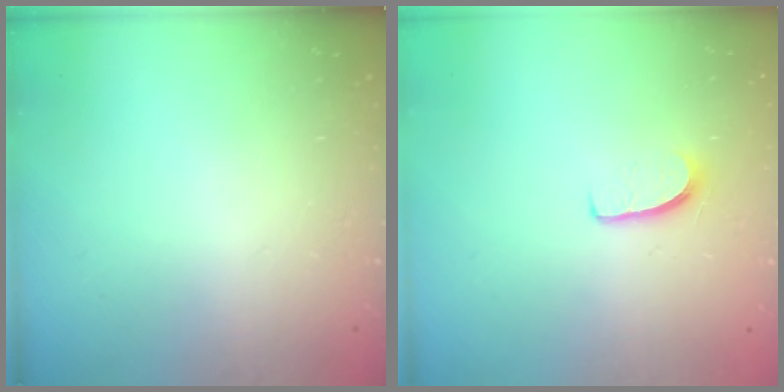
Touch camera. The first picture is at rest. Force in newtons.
{"total": 5.8, "press": 5.8, "slide": 0.5}